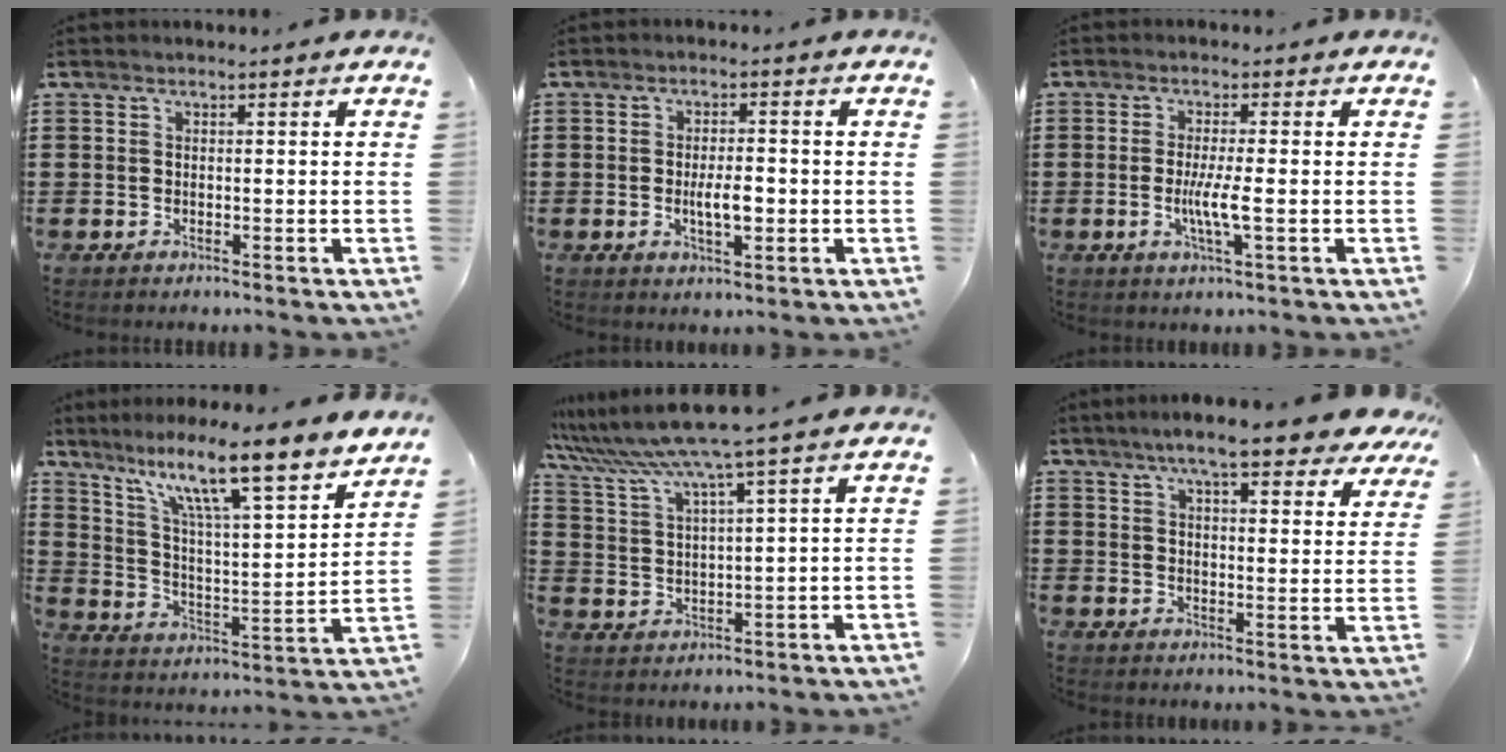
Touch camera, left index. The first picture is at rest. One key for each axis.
{"total": 4.2, "fx": -0.6, "fy": 1.5, "fz": 3.9, "tx": -0.061, "ty": 0.000, "tz": -0.014}
{"total": 4.6, "fx": -0.8, "fy": 0.1, "fz": 4.5, "tx": -0.086, "ty": -0.009, "tz": -0.020}
{"total": 11.7, "fx": 8.9, "fy": 0.6, "fz": 7.6, "tx": -0.162, "ty": -0.062, "tz": 0.138}
{"total": 7.1, "fx": 5.6, "fy": -0.9, "fz": 4.2, "tx": -0.103, "ty": -0.033, "tz": 0.093}
{"total": 8.5, "fx": 7.0, "fy": 0.8, "fz": 4.7, "tx": -0.096, "ty": -0.019, "tz": 0.120}